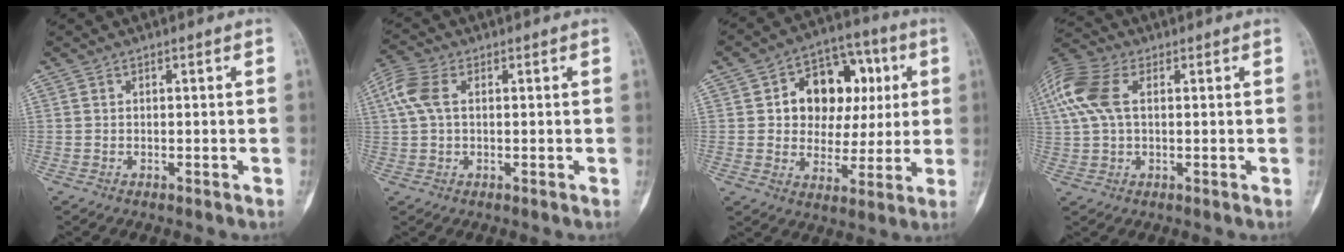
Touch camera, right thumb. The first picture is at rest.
{"total": 6.3, "force": [1.5, 3.7, 4.9], "torque": [-0.131, 0.018, 0.029]}
{"total": 15.7, "force": [3.3, 11.6, 10.0], "torque": [-0.085, 0.018, 0.051]}
{"total": 12.5, "force": [3.3, 7.3, 9.5], "torque": [-0.236, 0.023, 0.062]}